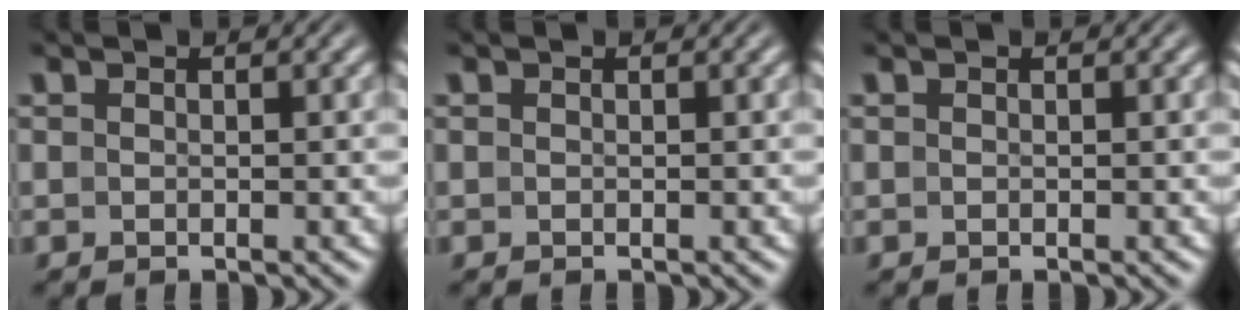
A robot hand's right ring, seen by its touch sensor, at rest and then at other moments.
{"total": 0.0}
{"total": 0.0}